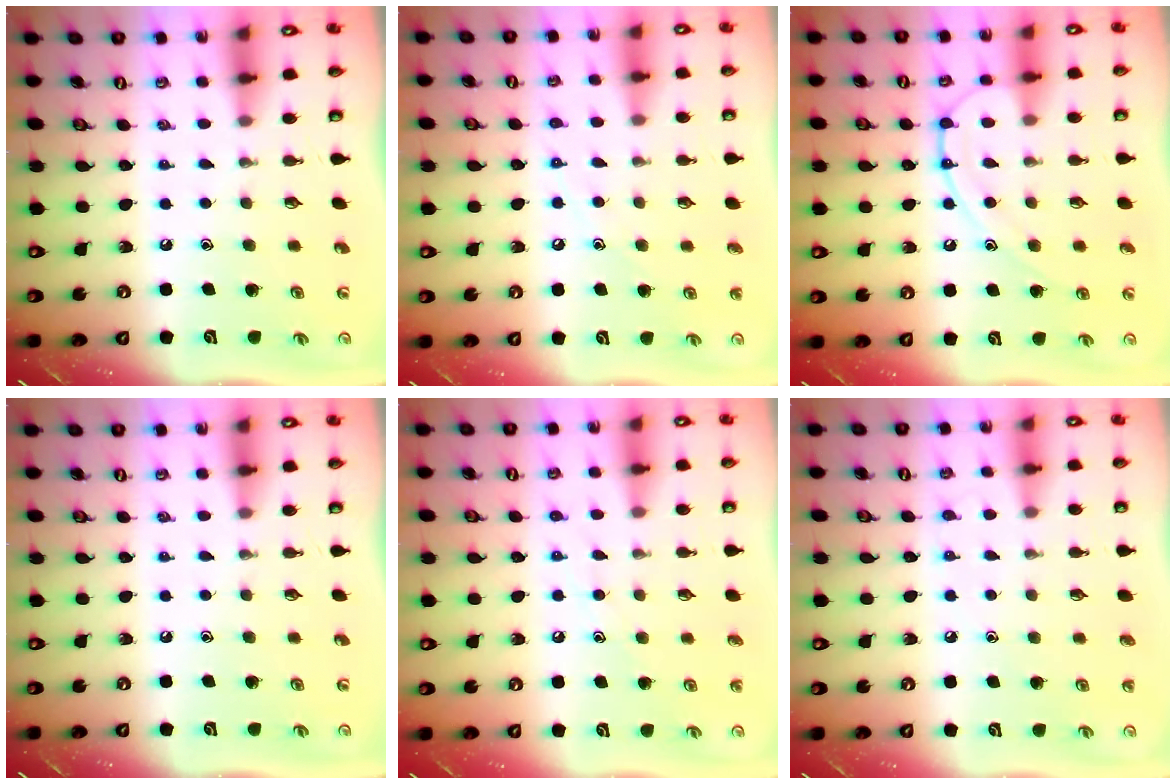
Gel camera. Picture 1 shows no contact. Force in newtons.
{"total": 6.2, "press": 6.2, "slide": 0.7}
{"total": 12.4, "press": 12.3, "slide": 1.3}
{"total": 0.0}
{"total": 7.4, "press": 7.4, "slide": 0.6}
{"total": 4.6, "press": 4.5, "slide": 0.8}